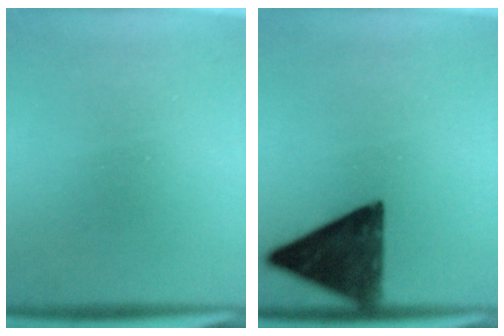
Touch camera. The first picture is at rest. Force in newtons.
{"total": 13.2}